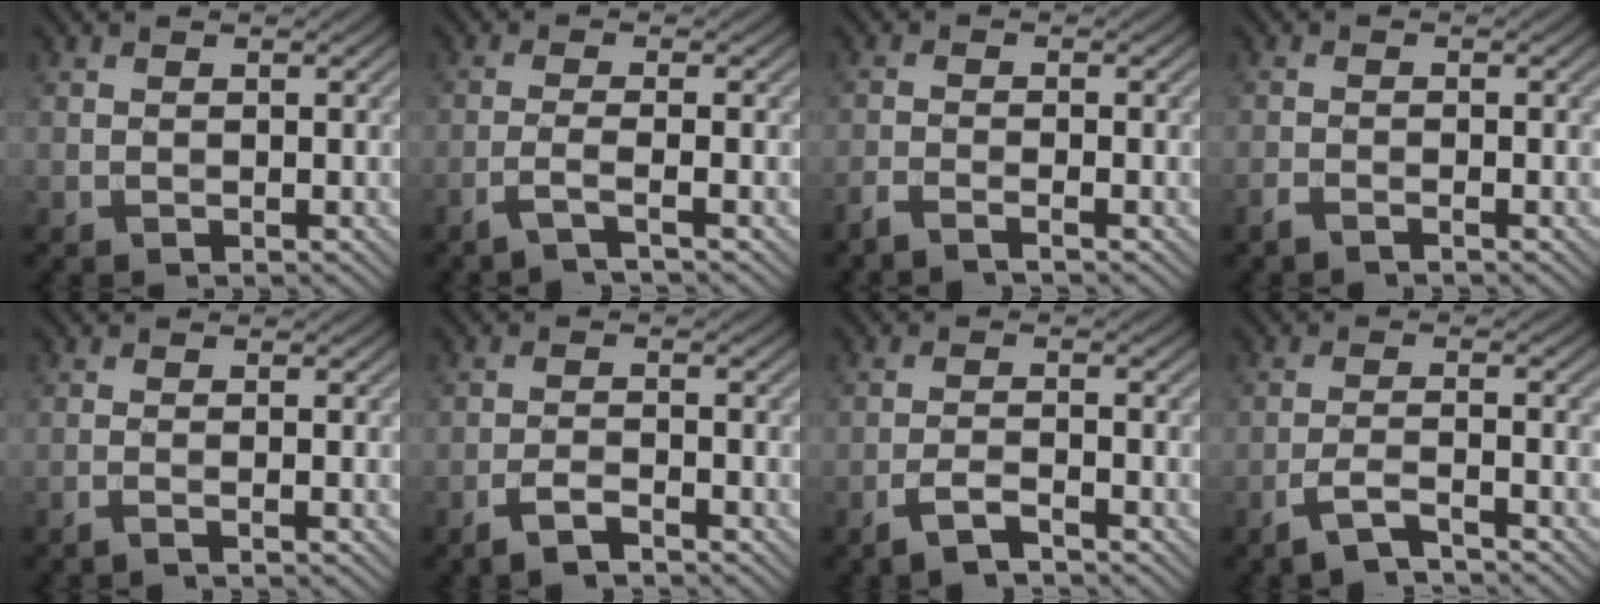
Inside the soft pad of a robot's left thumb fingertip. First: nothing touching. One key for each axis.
{"total": 2.8, "fx": -1.6, "fy": 0.2, "fz": 2.3, "tx": -0.034, "ty": 0.008, "tz": -0.052}
{"total": 2.4, "fx": -1.9, "fy": 0.2, "fz": 1.4, "tx": -0.027, "ty": -0.006, "tz": -0.051}
{"total": 1.6, "fx": -1.3, "fy": 0.2, "fz": 0.8, "tx": -0.019, "ty": -0.003, "tz": -0.031}
{"total": 1.4, "fx": -0.6, "fy": 0.1, "fz": 1.2, "tx": -0.018, "ty": 0.004, "tz": -0.023}
{"total": 2.8, "fx": -2.2, "fy": 0.5, "fz": 1.7, "tx": -0.039, "ty": 0.002, "tz": -0.048}
{"total": 3.1, "fx": -2.3, "fy": 0.6, "fz": 2.0, "tx": -0.042, "ty": 0.003, "tz": -0.053}
{"total": 3.9, "fx": -2.8, "fy": 0.7, "fz": 2.6, "tx": -0.048, "ty": 0.006, "tz": -0.067}